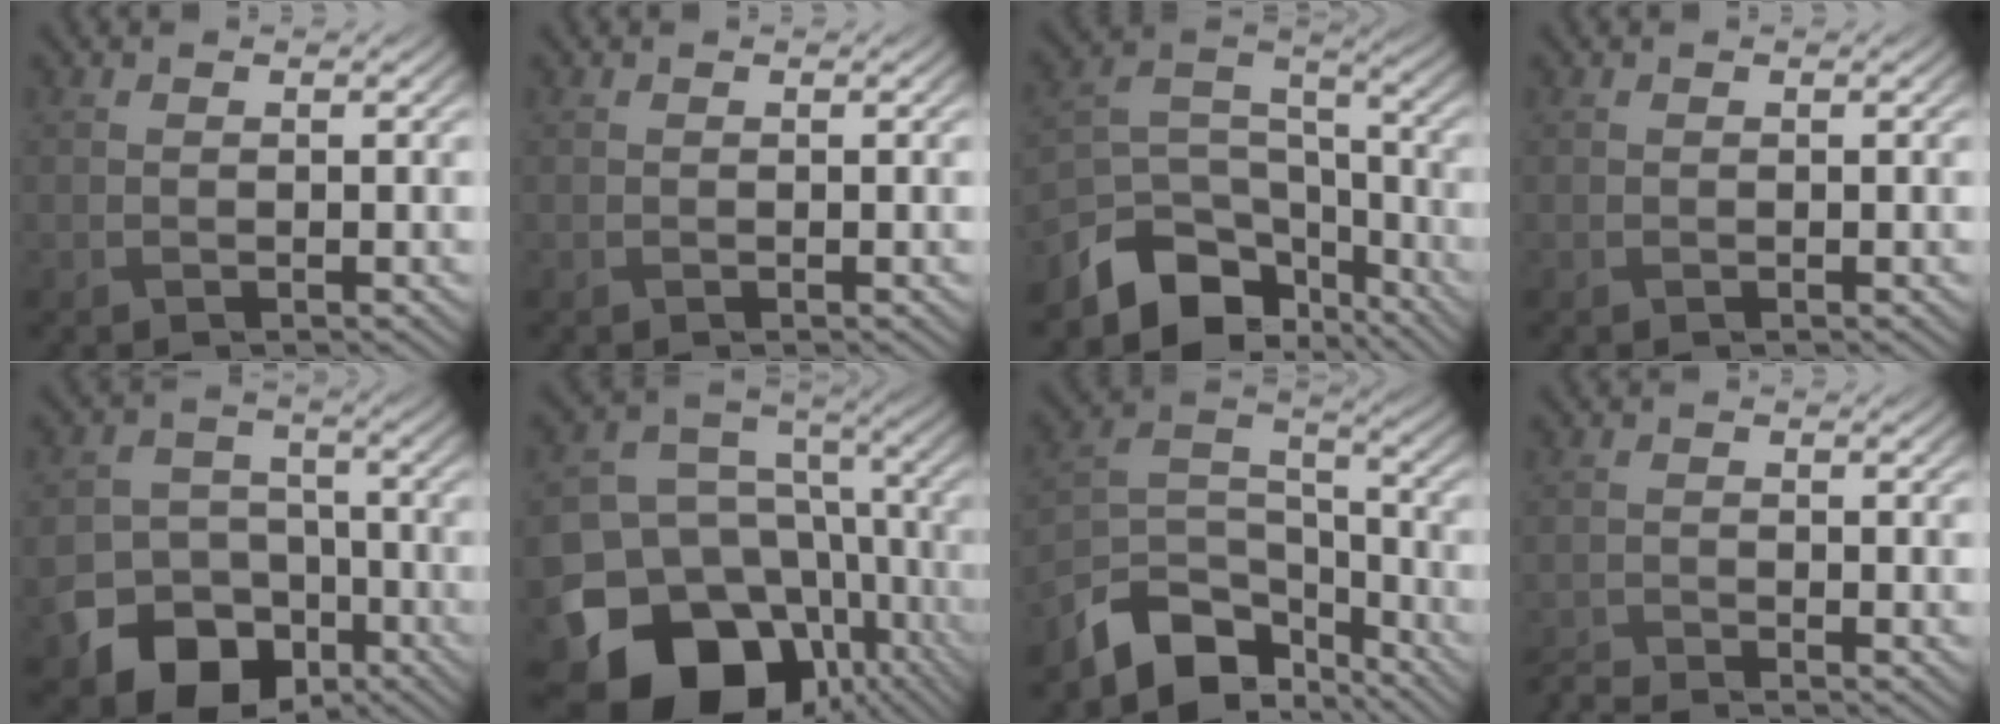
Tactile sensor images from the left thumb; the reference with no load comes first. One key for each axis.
{"total": 0.0}
{"total": 10.9, "fx": -7.6, "fy": 6.1, "fz": 5.0, "tx": -0.105, "ty": -0.018, "tz": -0.138}
{"total": 0.0}
{"total": 14.0, "fx": -7.6, "fy": 10.4, "fz": 5.7, "tx": -0.123, "ty": -0.065, "tz": -0.120}
{"total": 20.2, "fx": -9.6, "fy": 15.4, "fz": 9.0, "tx": -0.195, "ty": -0.051, "tz": -0.128}
{"total": 10.2, "fx": -7.5, "fy": 5.1, "fz": 4.7, "tx": -0.091, "ty": -0.013, "tz": -0.145}
{"total": 2.4, "fx": -2.3, "fy": -0.1, "fz": 0.7, "tx": -0.019, "ty": -0.005, "tz": -0.054}